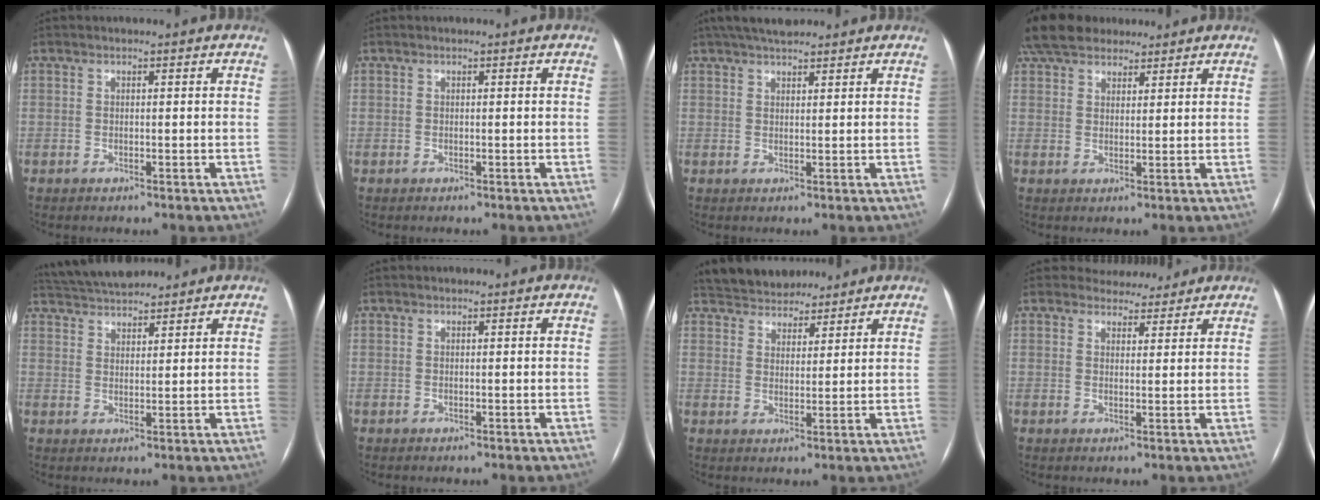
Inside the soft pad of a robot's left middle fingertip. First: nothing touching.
{"total": 0.0}
{"total": 7.2, "force": [6.0, 2.3, 3.4], "torque": [-0.056, 0.029, 0.103]}
{"total": 12.4, "force": [10.0, 5.6, 4.6], "torque": [-0.089, 0.049, 0.172]}
{"total": 9.3, "force": [8.6, 2.1, 2.8], "torque": [-0.057, 0.029, 0.148]}
{"total": 0.0}
{"total": 10.5, "force": [9.2, 4.4, 2.4], "torque": [-0.038, 0.022, 0.147]}
{"total": 5.2, "force": [4.7, 2.2, 0.1], "torque": [0.004, 0.004, 0.060]}